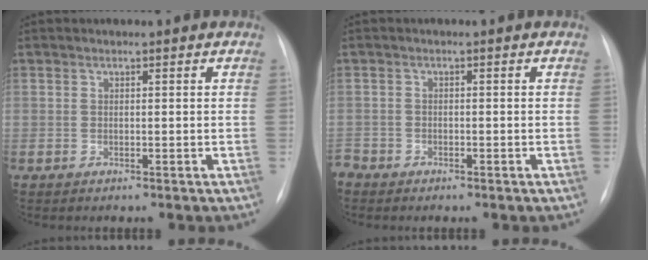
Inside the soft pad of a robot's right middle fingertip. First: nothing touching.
{"total": 2.4, "force": [-1.8, 1.5, 0.3], "torque": [-0.007, 0.002, -0.033]}